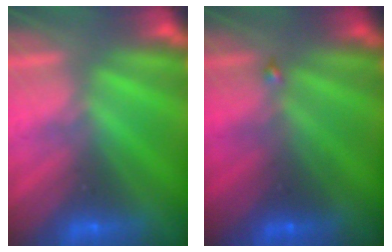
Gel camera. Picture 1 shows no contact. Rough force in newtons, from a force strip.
{"total": 1.9}